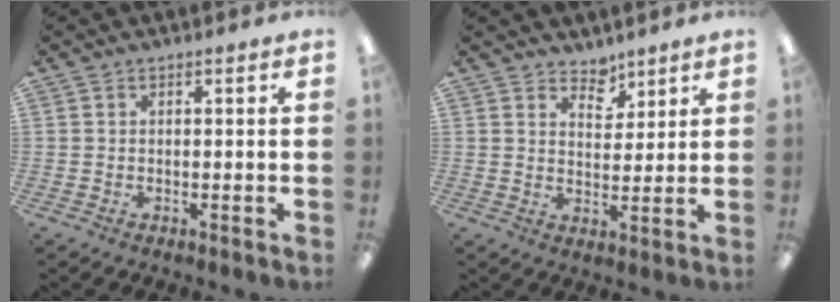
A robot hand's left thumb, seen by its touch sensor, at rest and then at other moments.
{"total": 5.0, "force": [4.4, 2.4, 0.6], "torque": [0.005, -0.032, 0.076]}